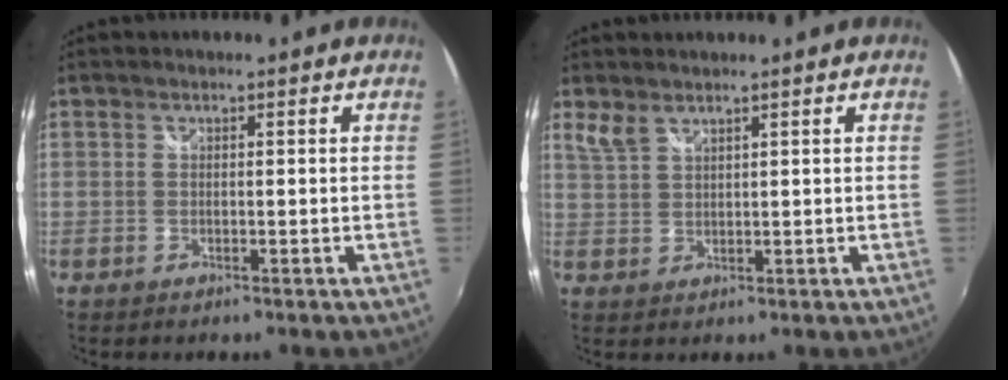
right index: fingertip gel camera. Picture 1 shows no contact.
{"total": 2.7, "force": [2.1, 0.9, 1.4], "torque": [-0.031, 0.000, 0.044]}